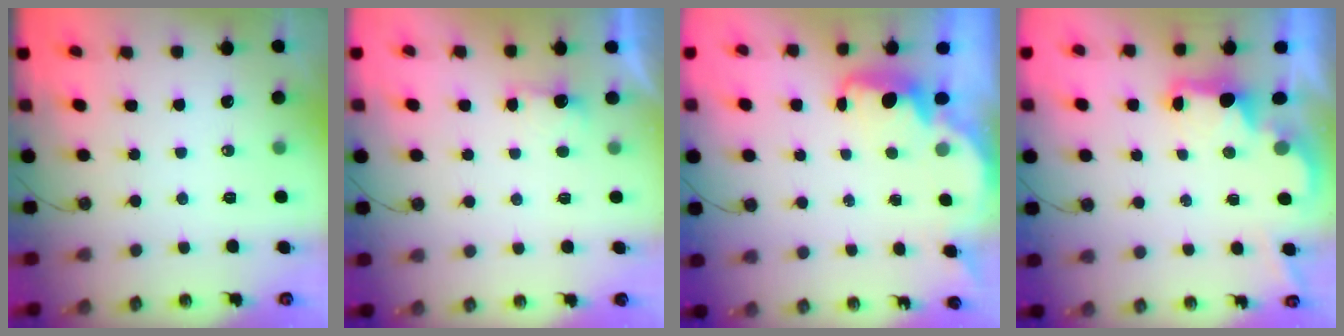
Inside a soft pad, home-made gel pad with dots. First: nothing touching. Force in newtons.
{"total": 1.1, "press": 0.8, "slide": 0.7}
{"total": 2.3, "press": 2.2, "slide": 0.6}
{"total": 2.1, "press": 1.9, "slide": 0.8}